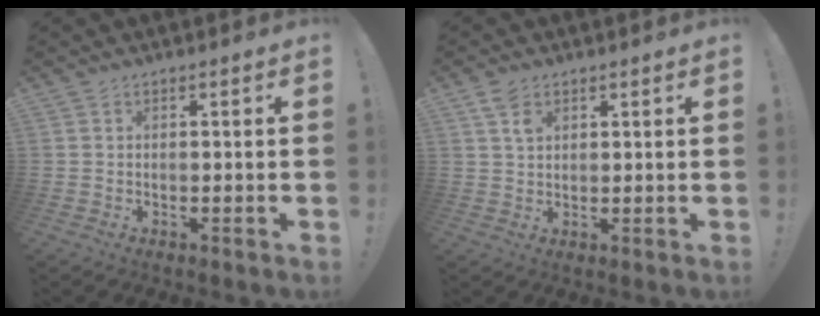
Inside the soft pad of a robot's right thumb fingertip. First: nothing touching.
{"total": 4.3, "force": [2.4, 2.7, 2.4], "torque": [-0.038, -0.006, 0.044]}